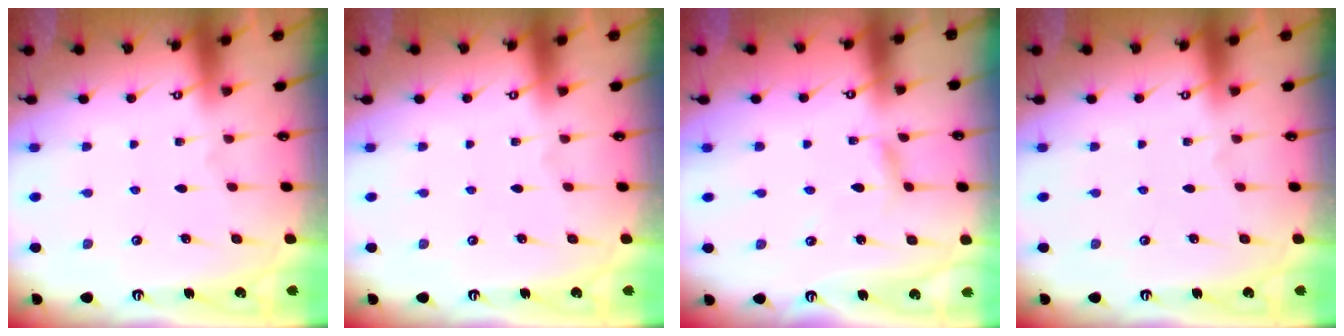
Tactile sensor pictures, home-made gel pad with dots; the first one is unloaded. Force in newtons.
{"total": 0.0}
{"total": 2.6, "press": 2.6, "slide": 0.3}
{"total": 0.0}